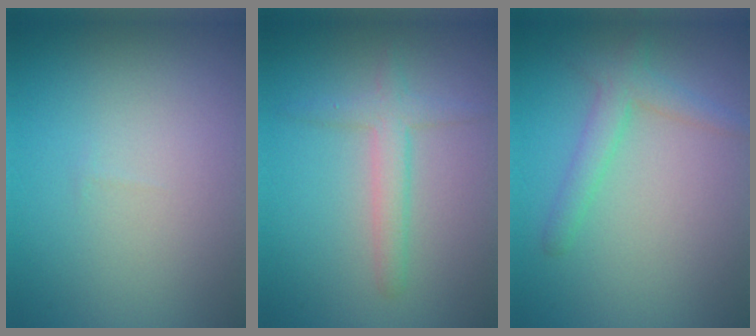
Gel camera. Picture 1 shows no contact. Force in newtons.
{"total": 2.4, "press": 2.4, "slide": 0.1}
{"total": 2.5, "press": 2.5, "slide": 0.1}